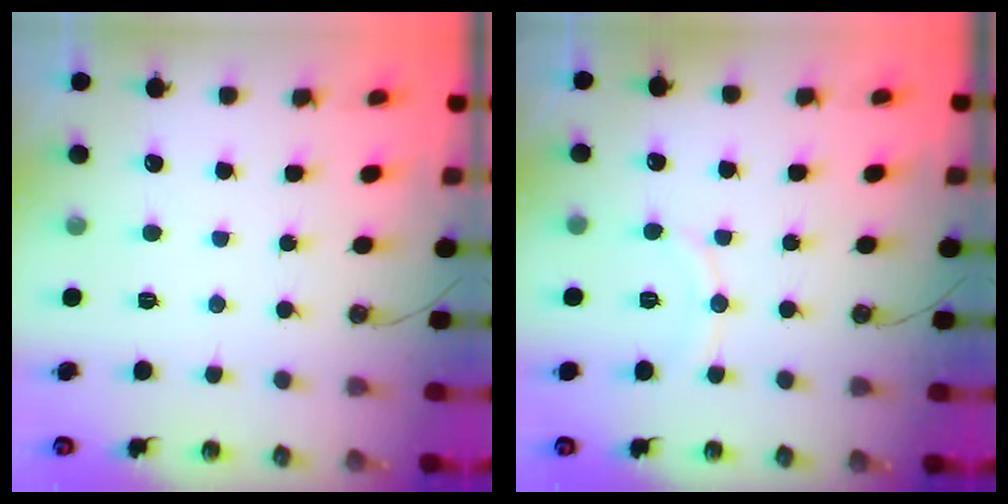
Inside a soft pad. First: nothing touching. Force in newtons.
{"total": 5.6, "press": 5.6, "slide": 0.6}